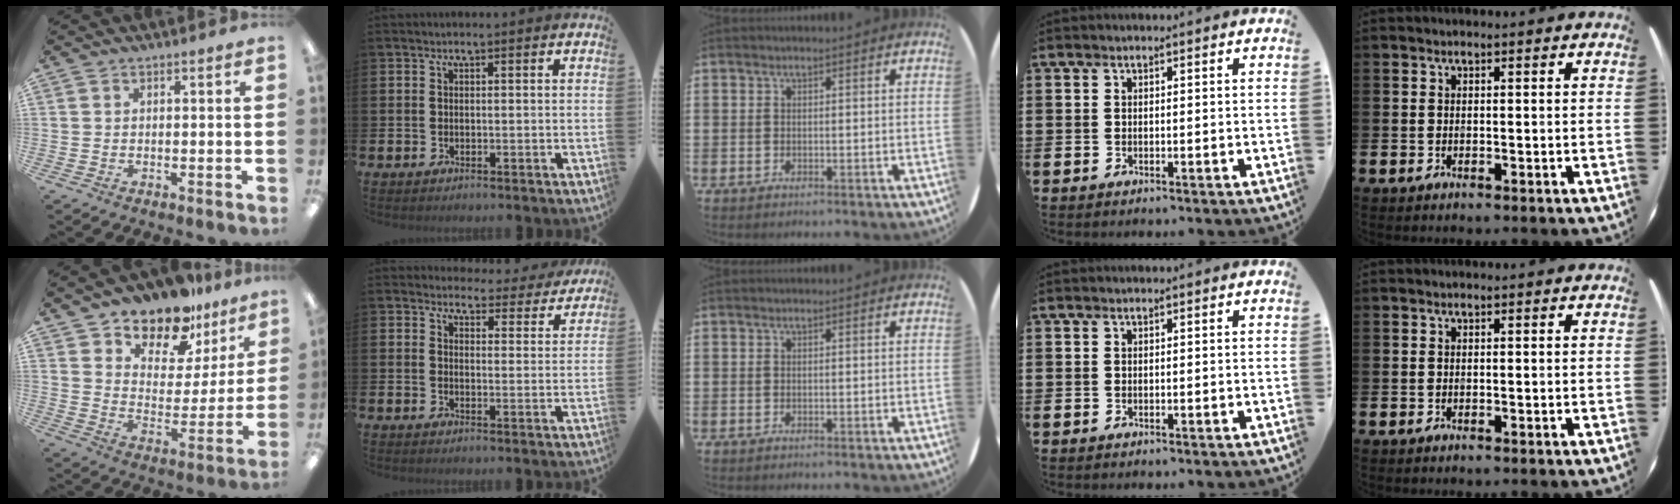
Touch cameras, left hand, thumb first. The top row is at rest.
{"thumb": {"total": 14.5, "force": [12.2, 6.4, 4.5], "torque": [-0.087, -0.092, 0.220]}, "index": {"total": 3.8, "force": [3.7, 1.1, 0.1], "torque": [-0.008, -0.030, 0.062]}}